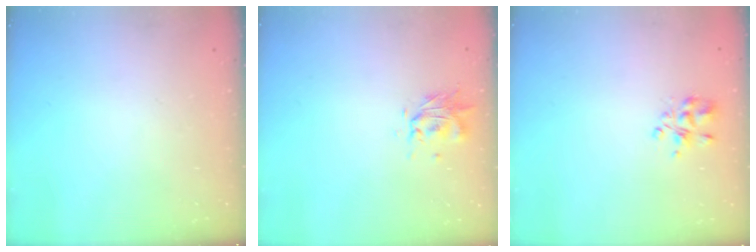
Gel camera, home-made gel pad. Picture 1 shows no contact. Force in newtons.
{"total": 0.6, "press": 0.5, "slide": 0.3}
{"total": 3.6, "press": 3.6, "slide": 0.2}